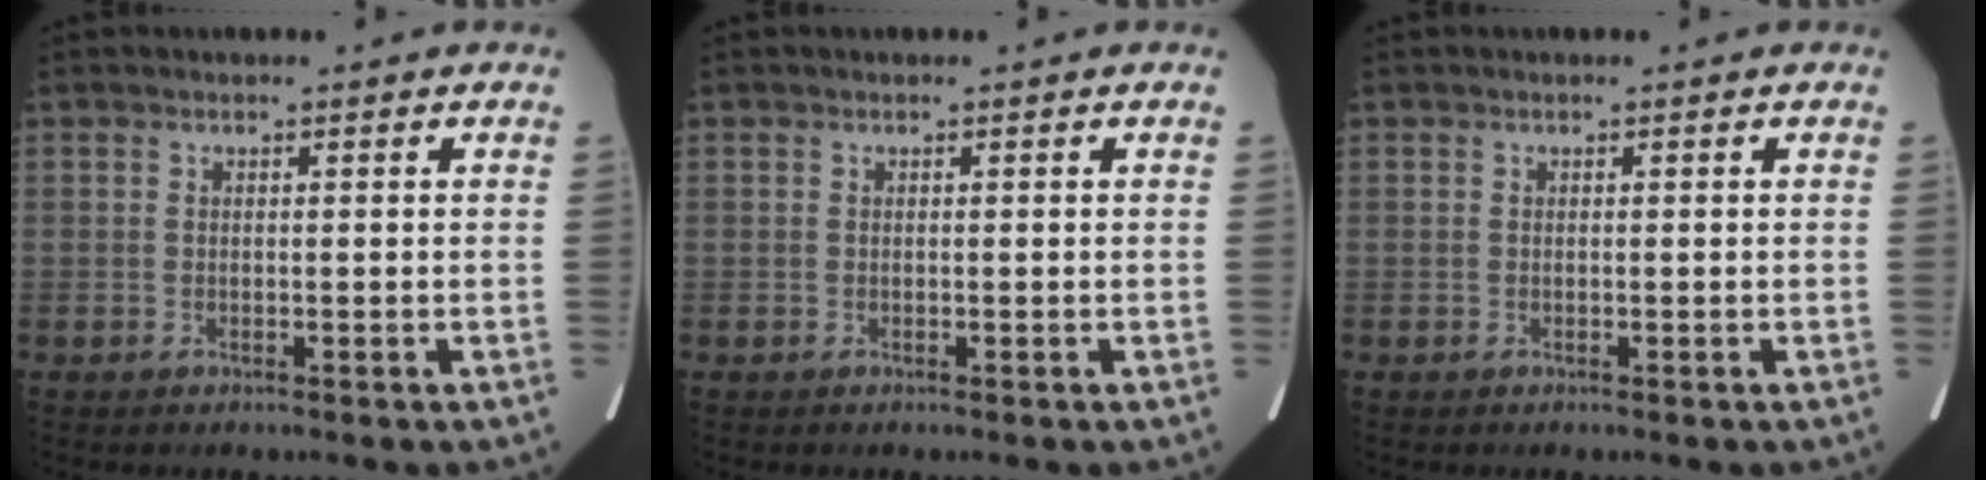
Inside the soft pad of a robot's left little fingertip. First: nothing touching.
{"total": 0.0}
{"total": 0.0}